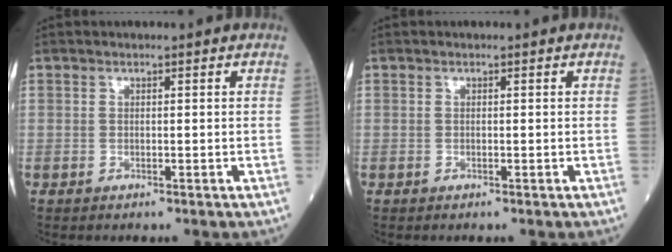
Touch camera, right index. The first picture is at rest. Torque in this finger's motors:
{"motor_torque": [0.00, 0.00, 0.00, -0.01]}